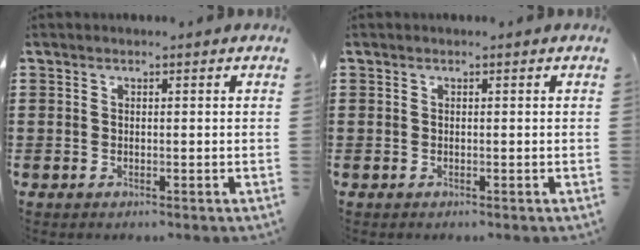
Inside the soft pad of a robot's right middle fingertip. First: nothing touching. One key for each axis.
{"total": 0.0}